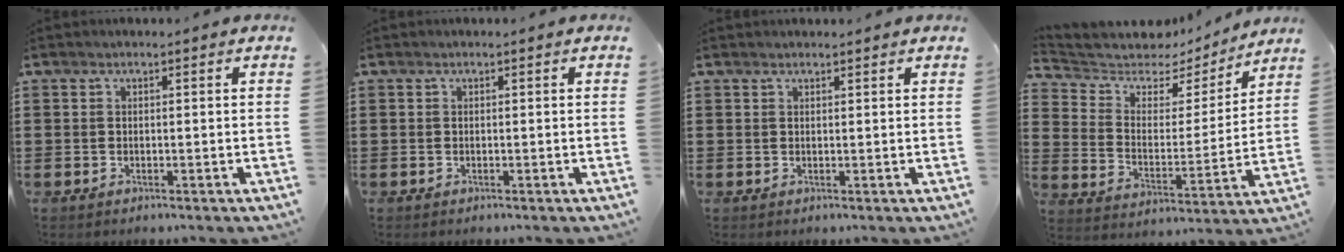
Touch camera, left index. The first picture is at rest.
{"total": 0.0}
{"total": 0.8, "force": [0.8, 0.1, 0.0], "torque": [-0.002, 0.000, 0.016]}
{"total": 5.2, "force": [4.5, 2.6, 0.6], "torque": [-0.049, -0.034, 0.072]}